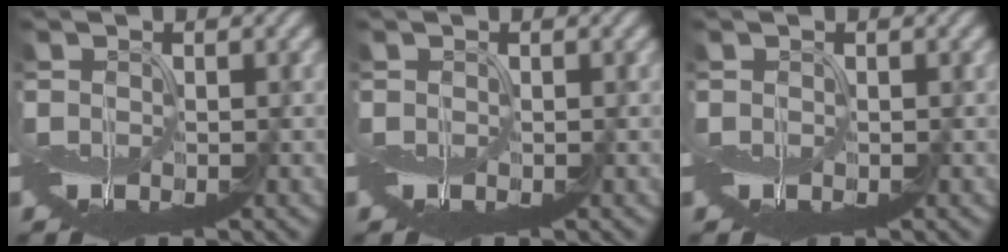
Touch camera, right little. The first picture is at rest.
{"total": 0.0}
{"total": 0.0}